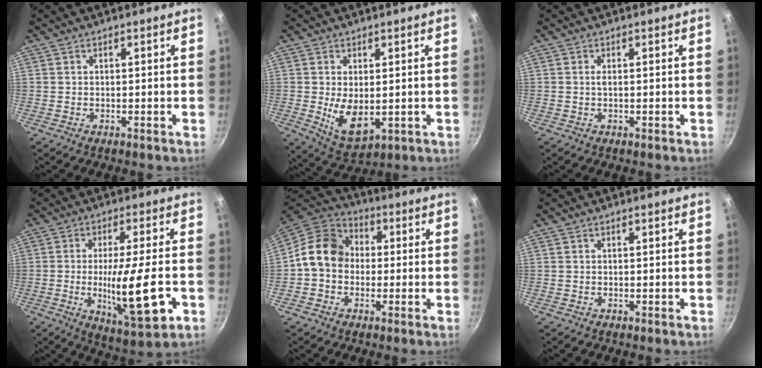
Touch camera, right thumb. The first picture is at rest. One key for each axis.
{"total": 8.3, "fx": -0.3, "fy": 4.6, "fz": 6.9, "tx": -0.115, "ty": -0.019, "tz": 0.013}
{"total": 0.6, "fx": 0.1, "fy": 0.1, "fz": 0.5, "tx": -0.011, "ty": 0.000, "tz": 0.000}
{"total": 15.4, "fx": -3.4, "fy": 3.1, "fz": 14.7, "tx": -0.239, "ty": -0.008, "tz": -0.052}
{"total": 11.8, "fx": -0.1, "fy": 9.8, "fz": 6.5, "tx": -0.077, "ty": 0.034, "tz": -0.026}
{"total": 0.0}